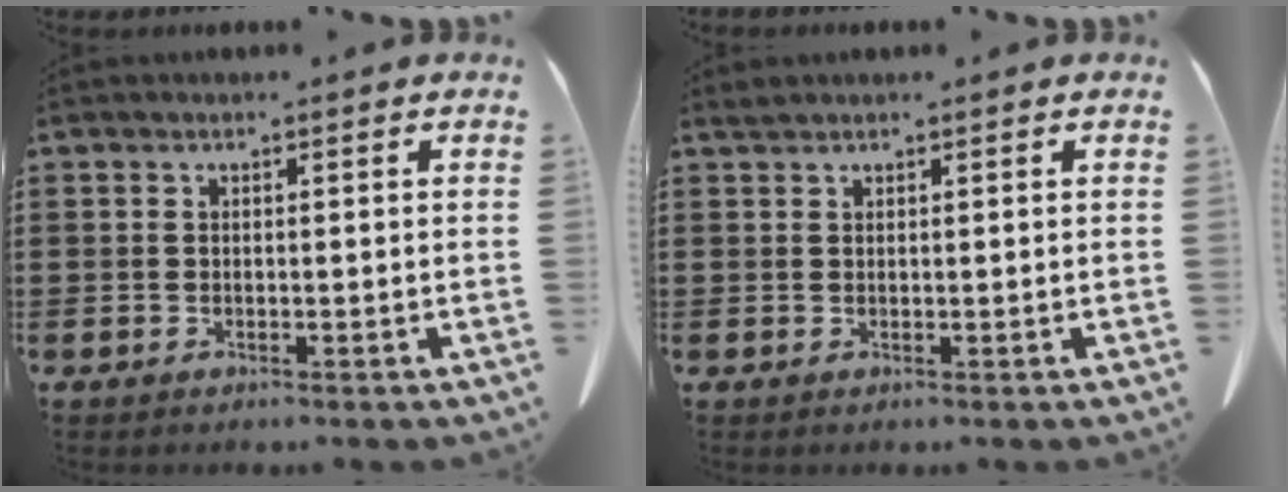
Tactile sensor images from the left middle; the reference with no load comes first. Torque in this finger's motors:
{"motor_torque": [-0.05, 0.01, 0.00, 0.00]}